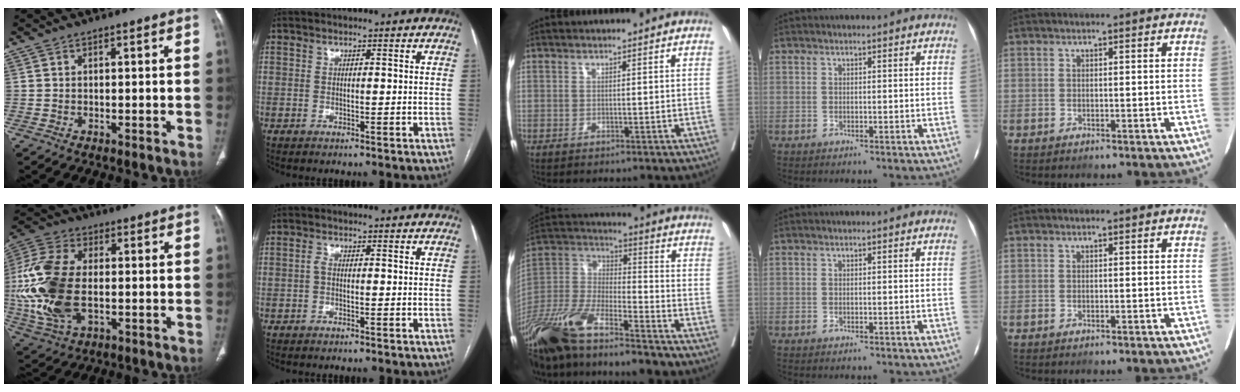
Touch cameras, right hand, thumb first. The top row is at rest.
{"thumb": {"total": 18.5, "force": [-1.3, 10.5, 15.2], "torque": [-0.345, 0.001, -0.020]}, "index": {"total": 1.0, "force": [-0.2, 0.4, 0.9], "torque": [-0.016, 0.003, -0.006]}, "middle": {"total": 20.7, "force": [-15.9, 4.9, 12.3], "torque": [-0.291, -0.029, -0.304]}}